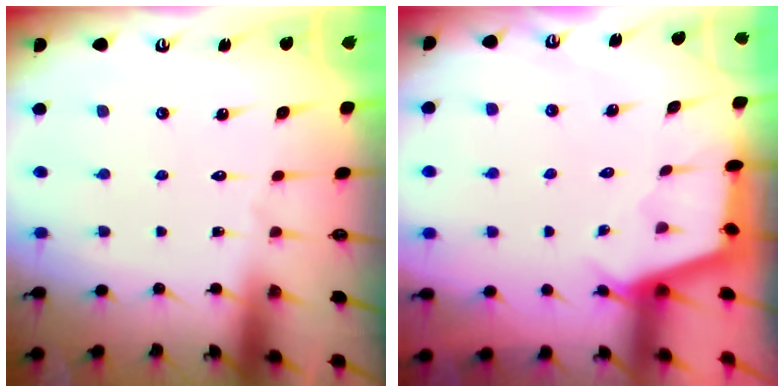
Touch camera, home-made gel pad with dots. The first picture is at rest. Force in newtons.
{"total": 2.8, "press": 2.8, "slide": 0.3}